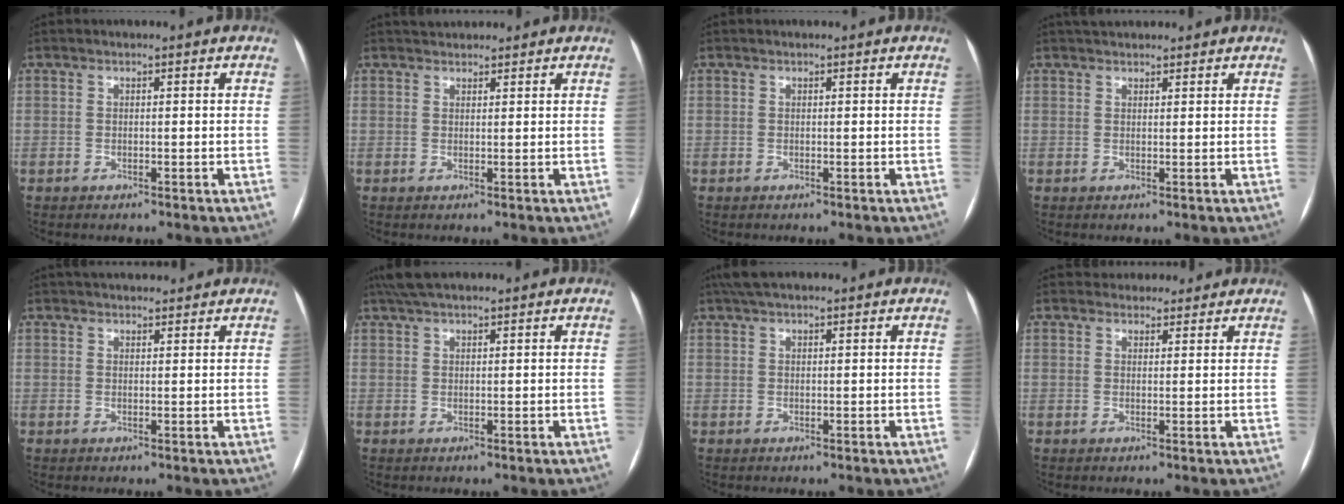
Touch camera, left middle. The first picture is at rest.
{"total": 3.0, "force": [2.8, 1.0, 0.6], "torque": [-0.006, 0.028, 0.042]}
{"total": 0.0}
{"total": 4.9, "force": [4.3, 1.5, 1.6], "torque": [-0.018, 0.035, 0.061]}
{"total": 5.6, "force": [4.9, 1.2, 2.4], "torque": [-0.032, 0.030, 0.073]}
{"total": 4.8, "force": [3.9, 1.0, 2.6], "torque": [-0.046, 0.032, 0.071]}
{"total": 4.1, "force": [3.2, 1.0, 2.4], "torque": [-0.042, 0.033, 0.057]}
{"total": 4.2, "force": [3.8, 1.8, 0.1], "torque": [0.009, 0.010, 0.045]}